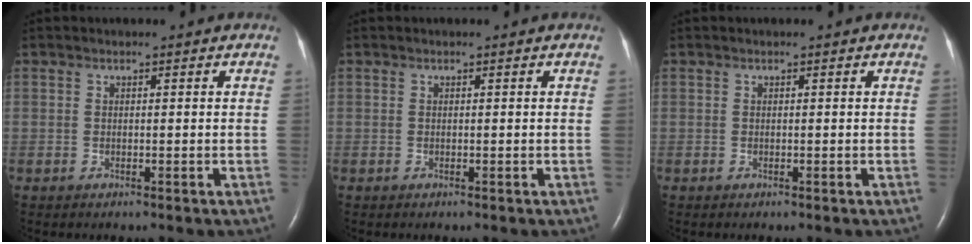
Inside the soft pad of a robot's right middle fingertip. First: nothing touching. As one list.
[{"total": 0.0}, {"total": 0.0}]